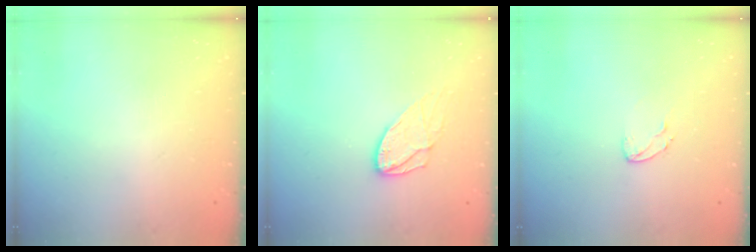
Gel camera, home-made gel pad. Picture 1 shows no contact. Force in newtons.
{"total": 9.0, "press": 9.0, "slide": 0.7}
{"total": 3.6, "press": 3.6, "slide": 0.2}